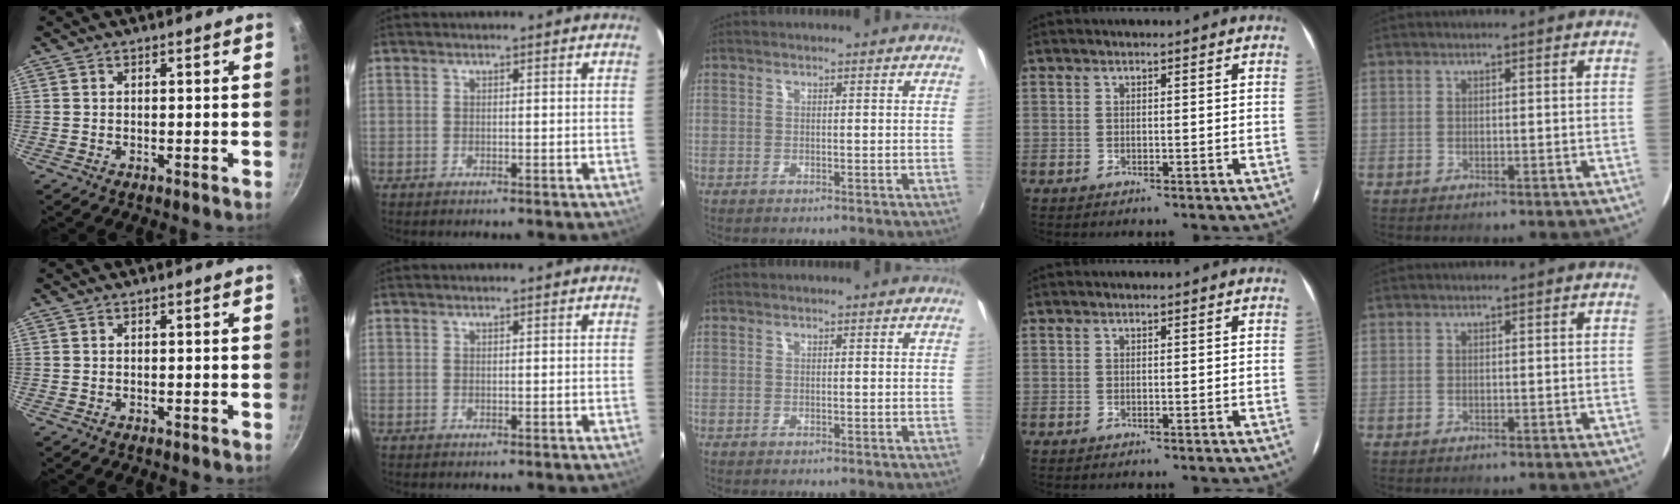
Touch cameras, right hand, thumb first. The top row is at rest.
{}